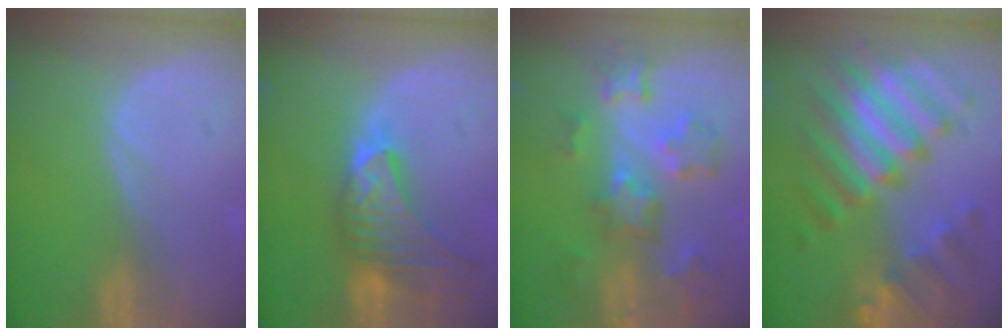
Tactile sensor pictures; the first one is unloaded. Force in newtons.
{"total": 8.9, "press": 8.4, "slide": 3.0}
{"total": 9.2, "press": 8.1, "slide": 4.5}
{"total": 11.8, "press": 11.8, "slide": 1.2}